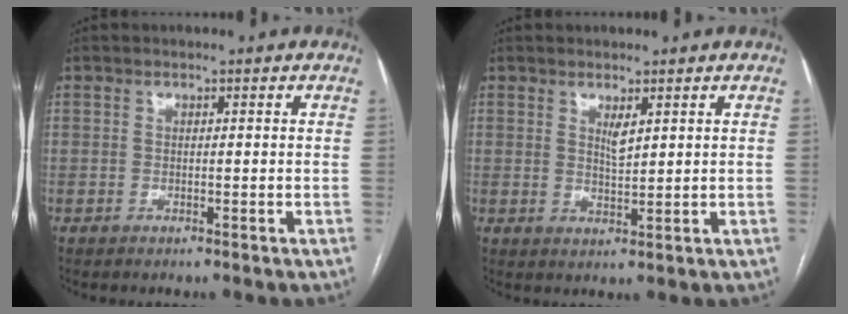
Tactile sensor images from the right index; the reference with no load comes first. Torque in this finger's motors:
{"motor_torque": [0.32, 0.27, 0.16, 0.05]}